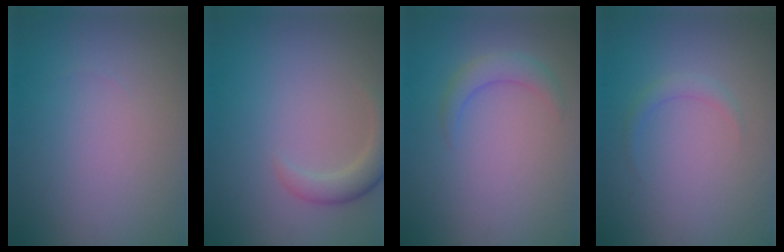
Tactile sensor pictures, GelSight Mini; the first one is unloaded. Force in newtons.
{"total": 2.5, "press": 2.5, "slide": 0.2}
{"total": 2.0, "press": 2.0, "slide": 0.1}
{"total": 0.8, "press": 0.8, "slide": 0.0}